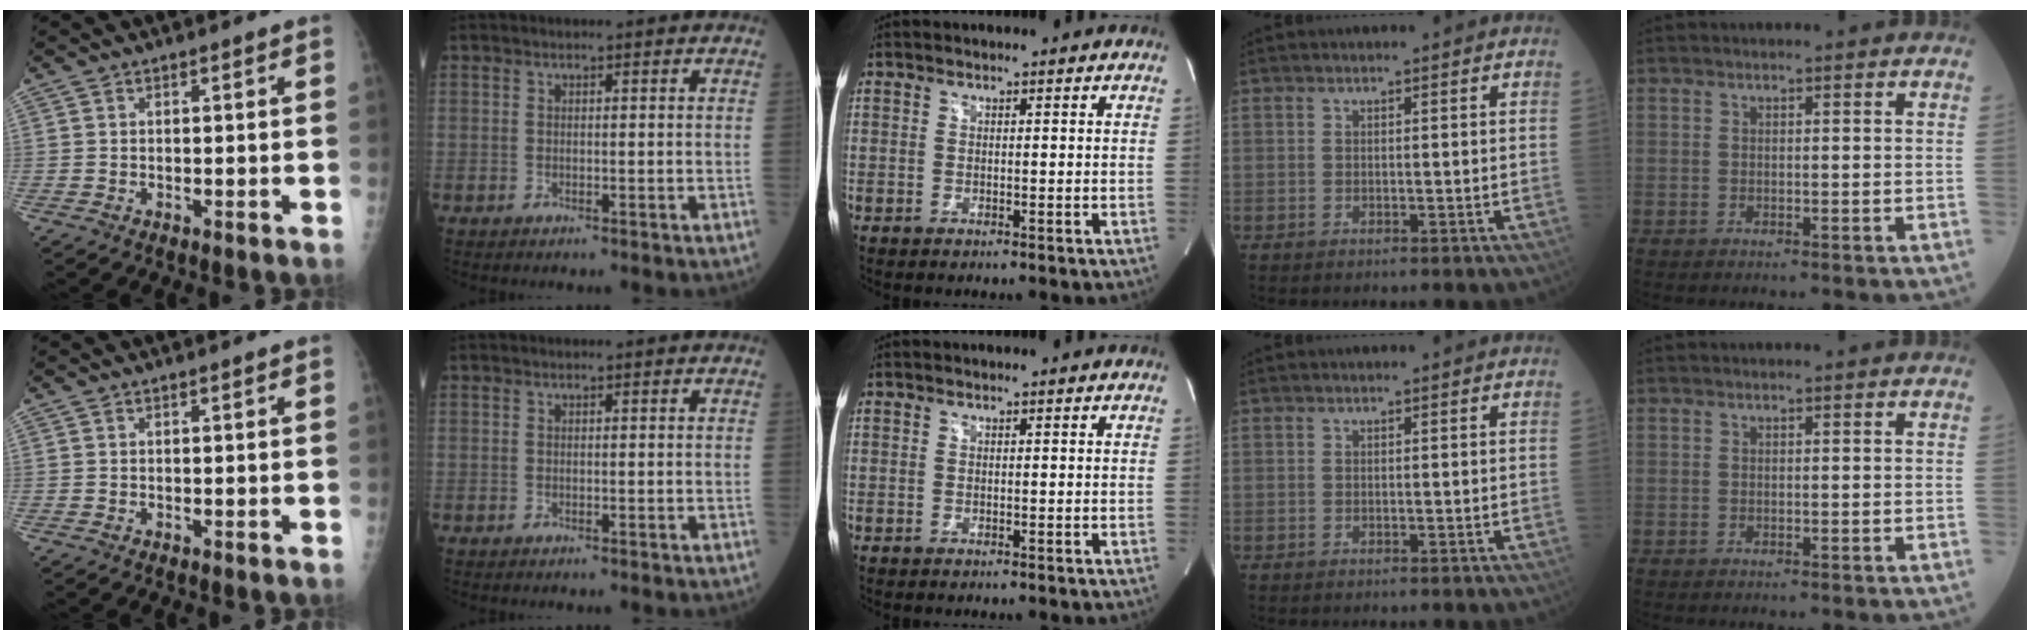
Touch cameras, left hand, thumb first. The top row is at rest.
{}